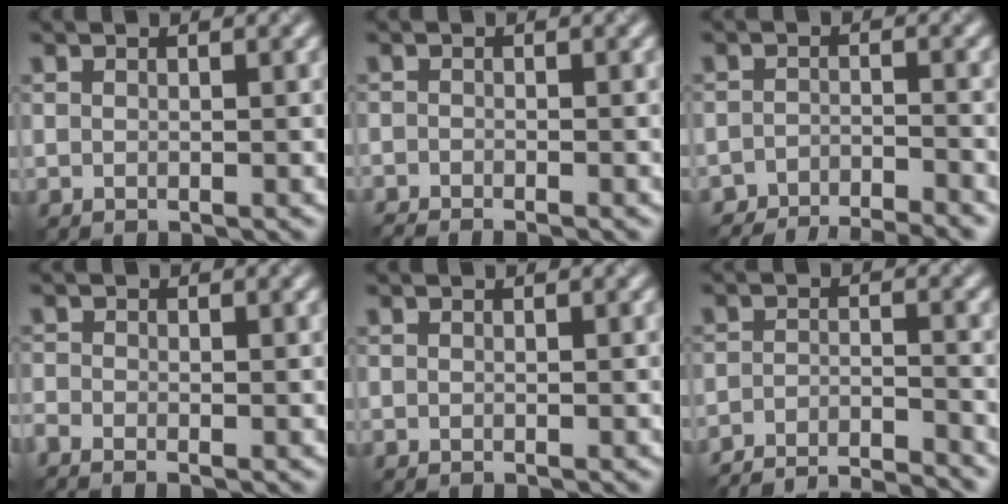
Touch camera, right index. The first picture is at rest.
{"total": 1.6, "force": [-1.6, -0.2, 0.4], "torque": [-0.016, -0.005, -0.034]}
{"total": 5.9, "force": [-5.7, 0.6, 1.4], "torque": [-0.024, -0.009, -0.090]}
{"total": 1.3, "force": [-1.1, 0.2, 0.8], "torque": [-0.028, -0.009, -0.020]}
{"total": 0.0}
{"total": 8.4, "force": [-7.9, 1.3, 2.5], "torque": [-0.038, -0.017, -0.123]}